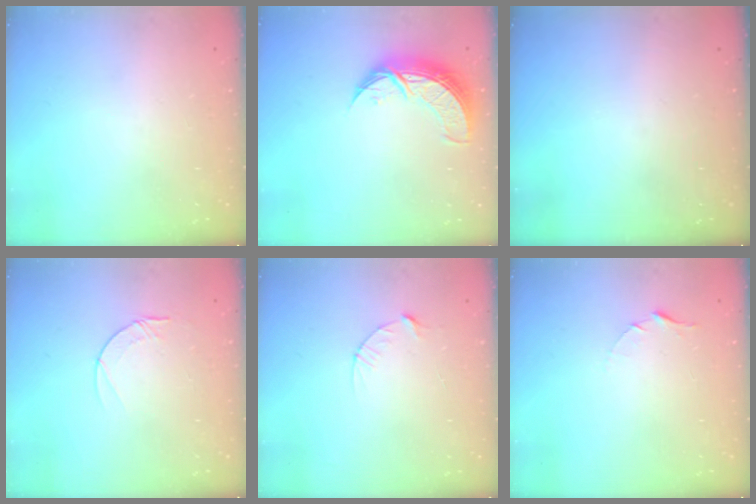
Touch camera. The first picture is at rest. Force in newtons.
{"total": 10.3, "press": 10.3, "slide": 0.7}
{"total": 0.0}
{"total": 3.9, "press": 3.9, "slide": 0.4}
{"total": 3.7, "press": 3.7, "slide": 0.4}
{"total": 5.4, "press": 5.4, "slide": 0.5}